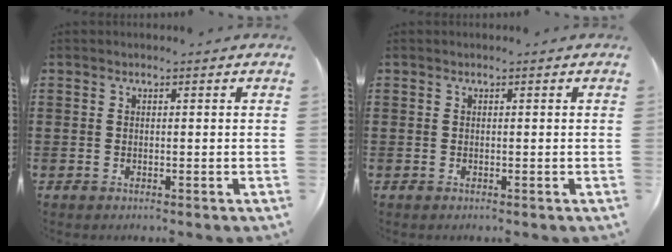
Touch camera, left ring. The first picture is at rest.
{"total": 0.0}